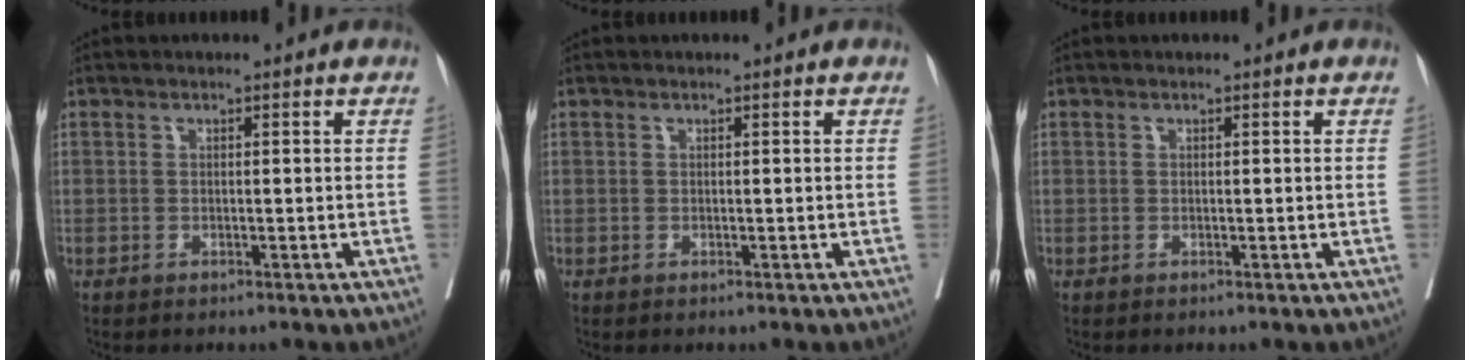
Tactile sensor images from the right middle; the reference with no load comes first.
{"total": 0.0}
{"total": 0.0}